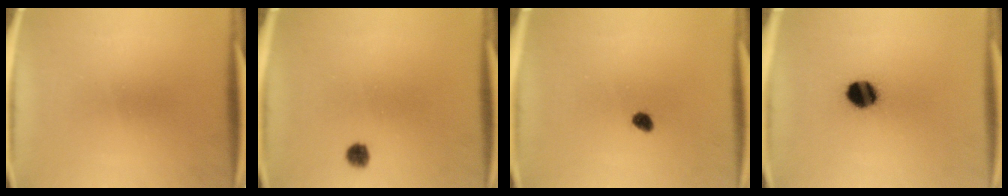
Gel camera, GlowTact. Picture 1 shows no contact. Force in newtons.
{"total": 2.2}
{"total": 2.0}
{"total": 8.3}